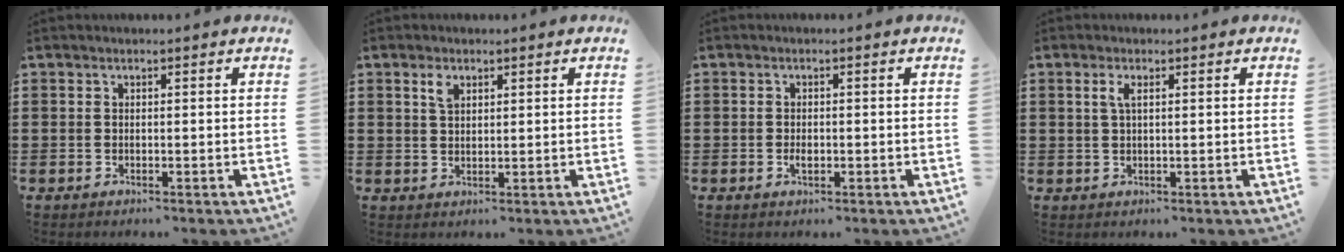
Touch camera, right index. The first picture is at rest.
{"total": 2.3, "force": [1.3, 1.2, 1.4], "torque": [-0.033, 0.004, 0.024]}
{"total": 1.3, "force": [-0.3, 0.5, 1.2], "torque": [-0.024, -0.004, -0.003]}
{"total": 1.9, "force": [0.6, 0.7, 1.7], "torque": [-0.035, 0.006, 0.010]}